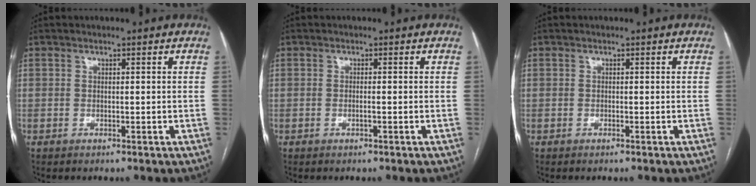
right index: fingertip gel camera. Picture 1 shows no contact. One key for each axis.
{"total": 0.7, "fx": -0.2, "fy": 0.0, "fz": 0.6, "tx": -0.015, "ty": 0.000, "tz": -0.003}
{"total": 0.0}